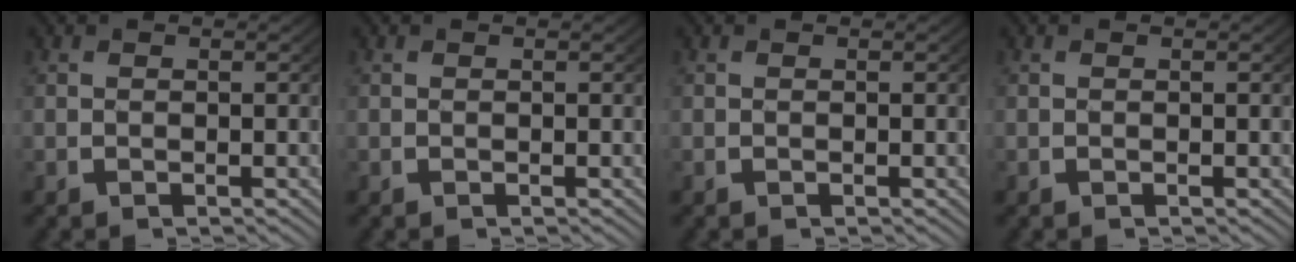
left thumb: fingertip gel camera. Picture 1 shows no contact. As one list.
[{"total": 0.0}, {"total": 0.0}, {"total": 0.0}]